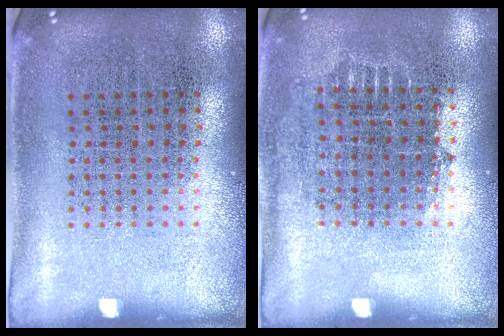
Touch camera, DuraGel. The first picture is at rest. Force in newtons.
{"total": 0.7, "press": 0.7, "slide": 0.3}